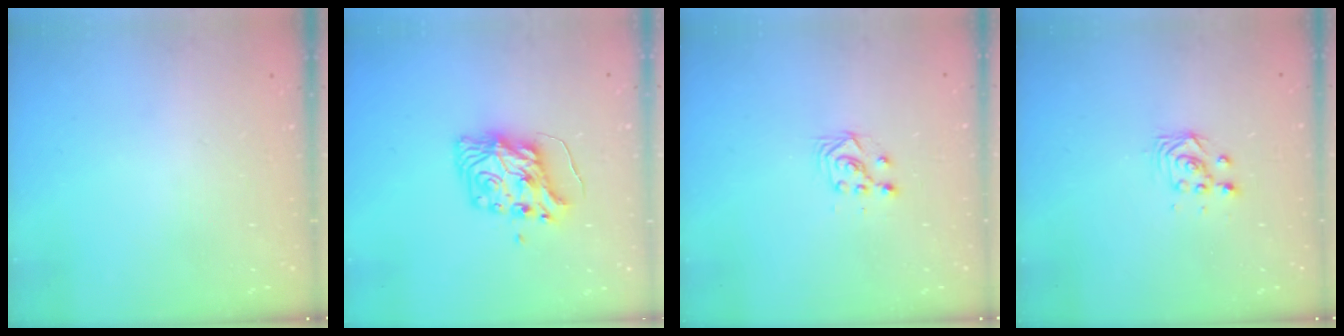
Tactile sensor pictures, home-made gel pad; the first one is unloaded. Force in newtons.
{"total": 8.9, "press": 8.9, "slide": 0.3}
{"total": 4.4, "press": 4.4, "slide": 0.7}
{"total": 2.9, "press": 2.9, "slide": 0.4}